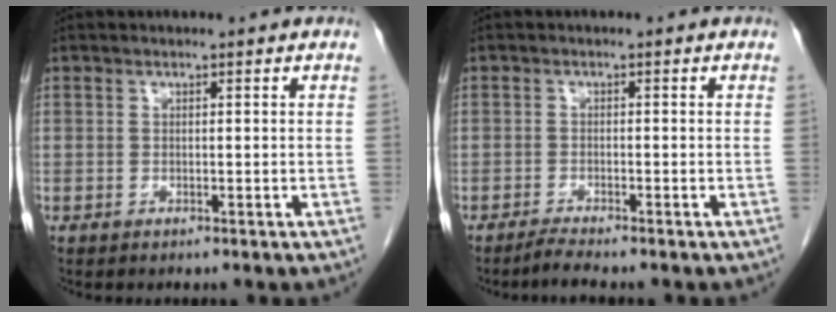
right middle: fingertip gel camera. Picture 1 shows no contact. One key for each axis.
{"total": 2.1, "fx": -1.9, "fy": -0.5, "fz": 0.8, "tx": -0.025, "ty": -0.007, "tz": -0.038}